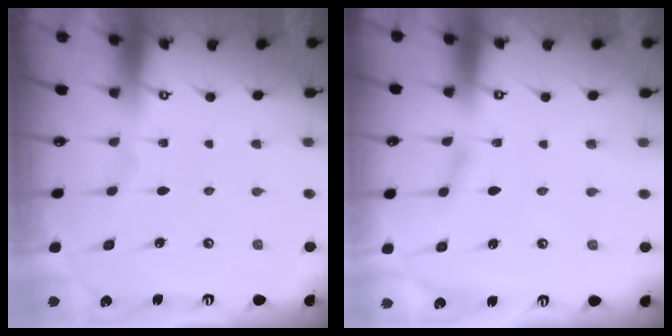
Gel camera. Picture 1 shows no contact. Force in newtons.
{"total": 1.9, "press": 1.9, "slide": 0.2}